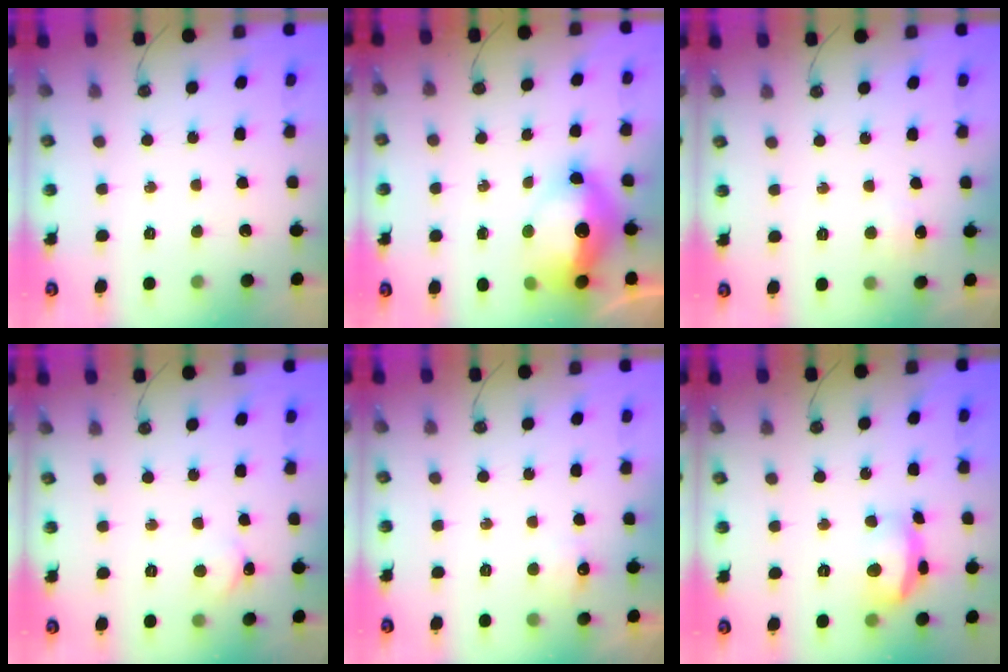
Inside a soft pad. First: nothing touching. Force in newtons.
{"total": 15.3, "press": 15.2, "slide": 1.6}
{"total": 5.2, "press": 5.1, "slide": 0.7}
{"total": 2.0, "press": 2.0, "slide": 0.3}
{"total": 4.9, "press": 4.8, "slide": 0.7}
{"total": 12.4, "press": 12.3, "slide": 1.6}